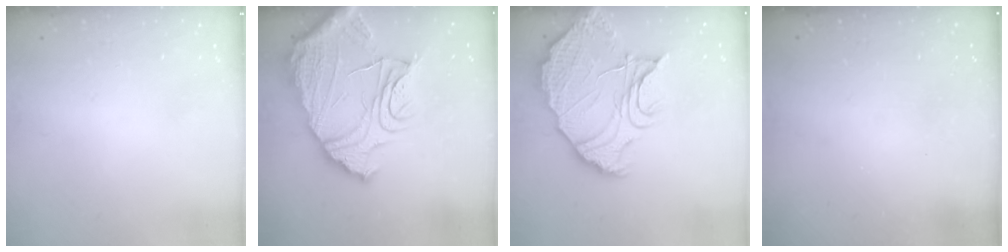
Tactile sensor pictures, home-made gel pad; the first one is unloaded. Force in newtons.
{"total": 22.3, "press": 22.1, "slide": 2.6}
{"total": 21.1, "press": 21.1, "slide": 1.6}
{"total": 2.9, "press": 2.8, "slide": 1.0}